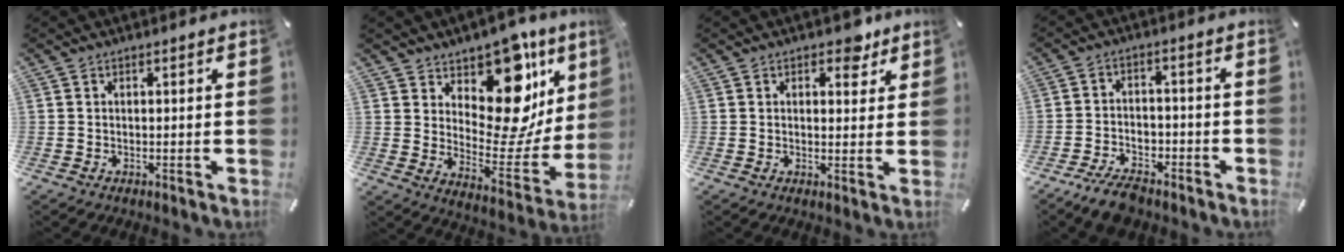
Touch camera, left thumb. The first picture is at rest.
{"total": 16.4, "force": [9.6, 9.2, 9.6], "torque": [-0.117, -0.095, 0.162]}
{"total": 4.8, "force": [3.1, 2.9, 2.3], "torque": [-0.008, -0.015, 0.045]}
{"total": 6.6, "force": [-4.9, 3.3, 2.9], "torque": [-0.052, 0.028, -0.092]}